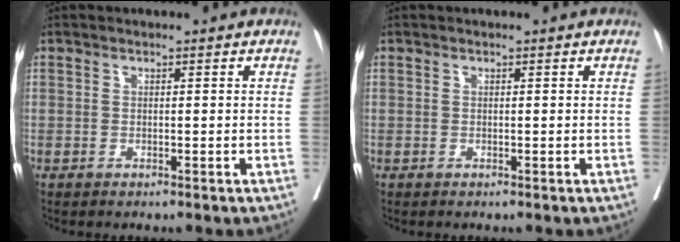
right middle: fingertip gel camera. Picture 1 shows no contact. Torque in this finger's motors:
{"motor_torque": [0.00, 0.00, 0.00, 0.00]}